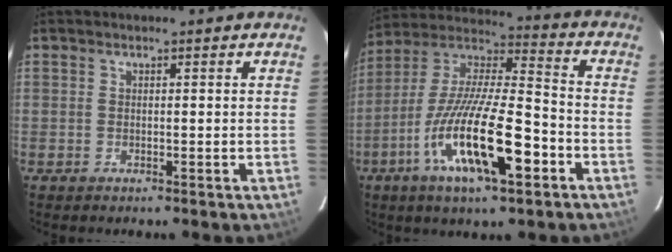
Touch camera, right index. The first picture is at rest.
{"total": 20.7, "force": [-8.7, 5.1, 18.0], "torque": [-0.337, -0.026, -0.160]}